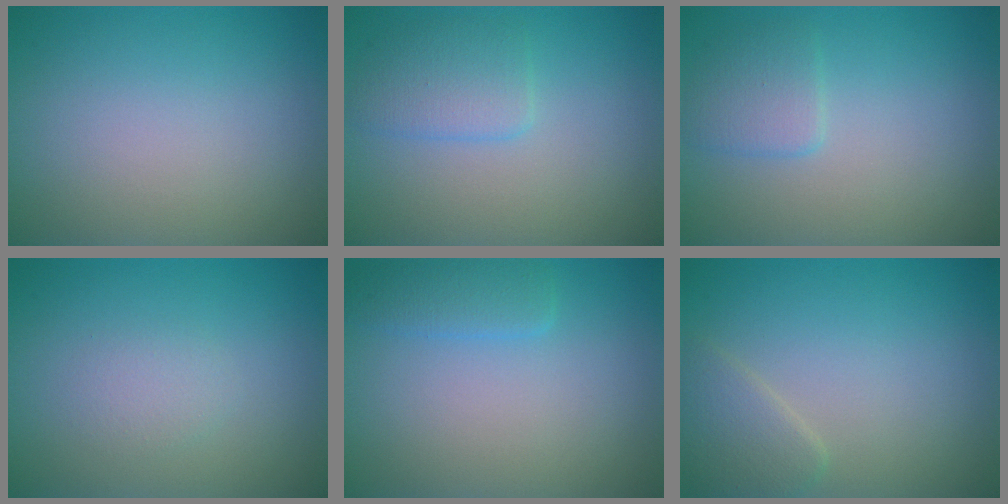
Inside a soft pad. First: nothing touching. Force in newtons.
{"total": 2.5, "press": 2.5, "slide": 0.1}
{"total": 2.0, "press": 2.0, "slide": 0.1}
{"total": 1.2, "press": 1.2, "slide": 0.0}
{"total": 1.8, "press": 1.8, "slide": 0.0}
{"total": 2.2, "press": 2.2, "slide": 0.1}